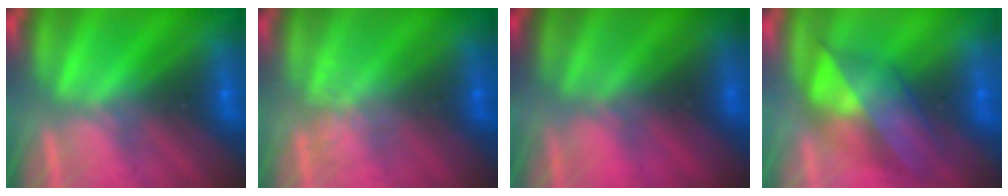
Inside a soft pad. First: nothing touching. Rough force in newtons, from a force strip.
{"total": 1.5}
{"total": 9.4}
{"total": 4.4}